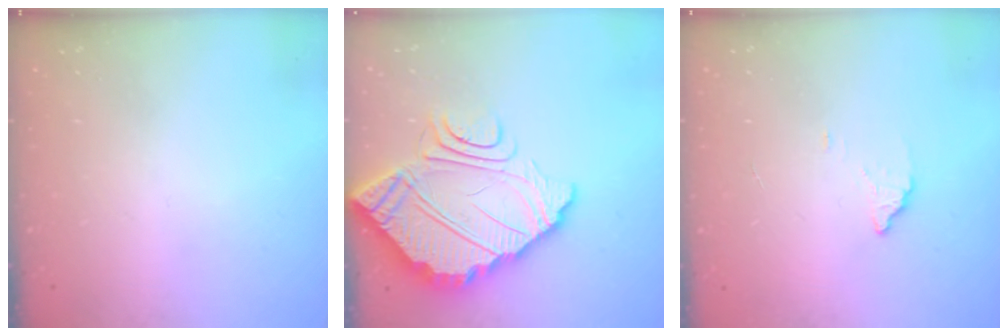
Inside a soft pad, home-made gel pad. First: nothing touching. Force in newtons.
{"total": 13.4, "press": 13.4, "slide": 1.0}
{"total": 2.4, "press": 2.4, "slide": 0.1}